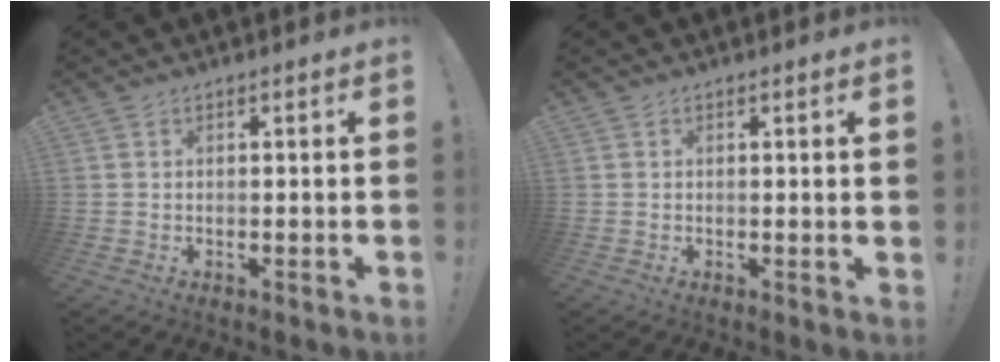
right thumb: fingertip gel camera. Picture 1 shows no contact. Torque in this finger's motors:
{"motor_torque": [0.17, 0.21, -0.11, 0.02, 0.07]}